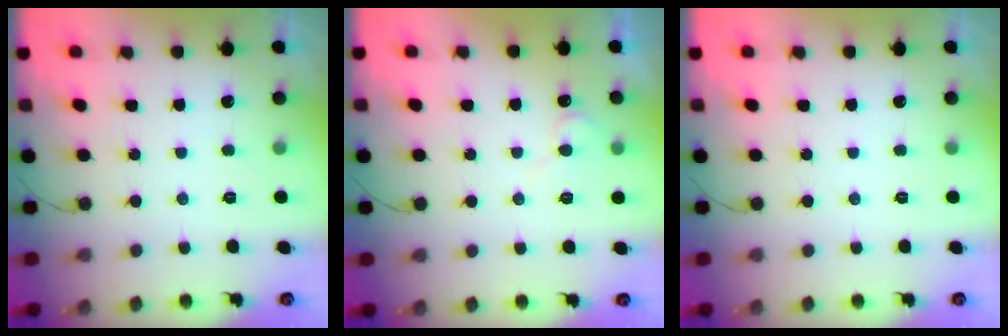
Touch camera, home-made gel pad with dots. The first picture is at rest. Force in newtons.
{"total": 5.1, "press": 5.0, "slide": 0.5}
{"total": 0.0}